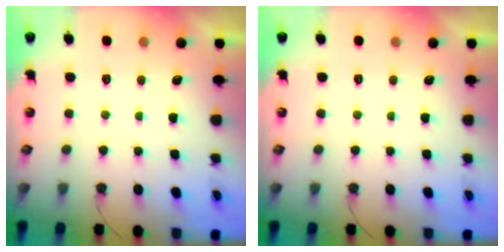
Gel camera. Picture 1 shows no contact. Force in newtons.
{"total": 0.0}